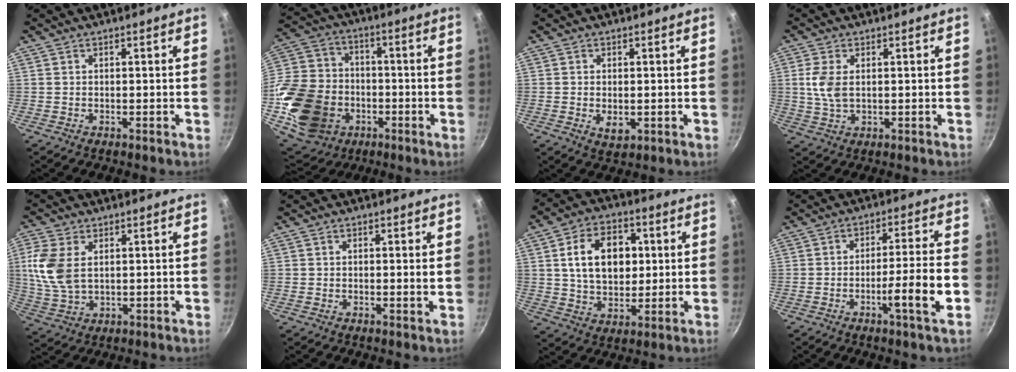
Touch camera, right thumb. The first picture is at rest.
{"total": 23.9, "force": [-5.7, 19.0, 13.4], "torque": [-0.267, 0.040, -0.084]}
{"total": 3.4, "force": [-0.4, 2.2, 2.6], "torque": [-0.043, -0.009, -0.002]}
{"total": 5.5, "force": [0.8, 3.1, 4.4], "torque": [-0.096, 0.000, 0.015]}
{"total": 9.9, "force": [2.0, 6.1, 7.5], "torque": [-0.161, -0.005, 0.046]}
{"total": 0.8, "force": [0.2, 0.1, 0.7], "torque": [-0.013, -0.002, 0.000]}
{"total": 14.5, "force": [2.7, 10.2, 10.0], "torque": [-0.133, 0.004, 0.042]}
{"total": 9.0, "force": [-3.2, 0.4, 8.4], "torque": [-0.132, 0.025, -0.051]}